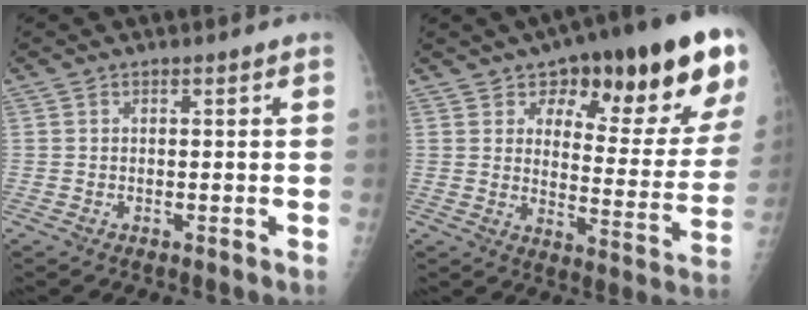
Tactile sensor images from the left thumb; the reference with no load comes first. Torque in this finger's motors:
{"motor_torque": [2.51, 2.12, 1.31, -1.45, 0.44]}